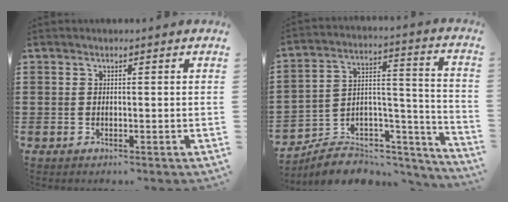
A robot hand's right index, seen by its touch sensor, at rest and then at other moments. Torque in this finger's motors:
{"motor_torque": [-1.07, 1.07, -1.05, -0.21]}